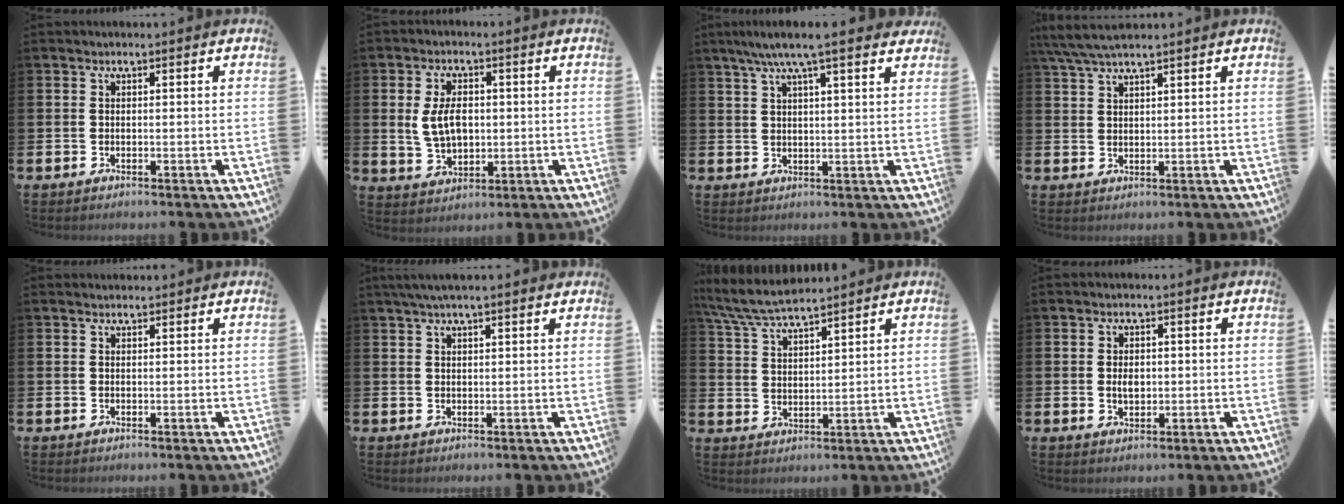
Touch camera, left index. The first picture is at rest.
{"total": 5.5, "force": [0.9, 3.5, 4.2], "torque": [-0.065, 0.004, 0.010]}
{"total": 6.5, "force": [5.4, 0.6, 3.6], "torque": [-0.075, -0.011, 0.094]}
{"total": 4.5, "force": [3.9, 0.5, 2.1], "torque": [-0.052, -0.008, 0.072]}
{"total": 0.9, "force": [0.9, 0.3, 0.0], "torque": [0.014, -0.003, 0.013]}
{"total": 3.0, "force": [2.5, 0.3, 1.7], "torque": [-0.038, 0.001, 0.045]}
{"total": 6.5, "force": [6.1, 0.7, 2.1], "torque": [-0.061, -0.025, 0.111]}
{"total": 2.2, "force": [0.1, 1.4, 1.7], "torque": [-0.011, -0.003, -0.004]}